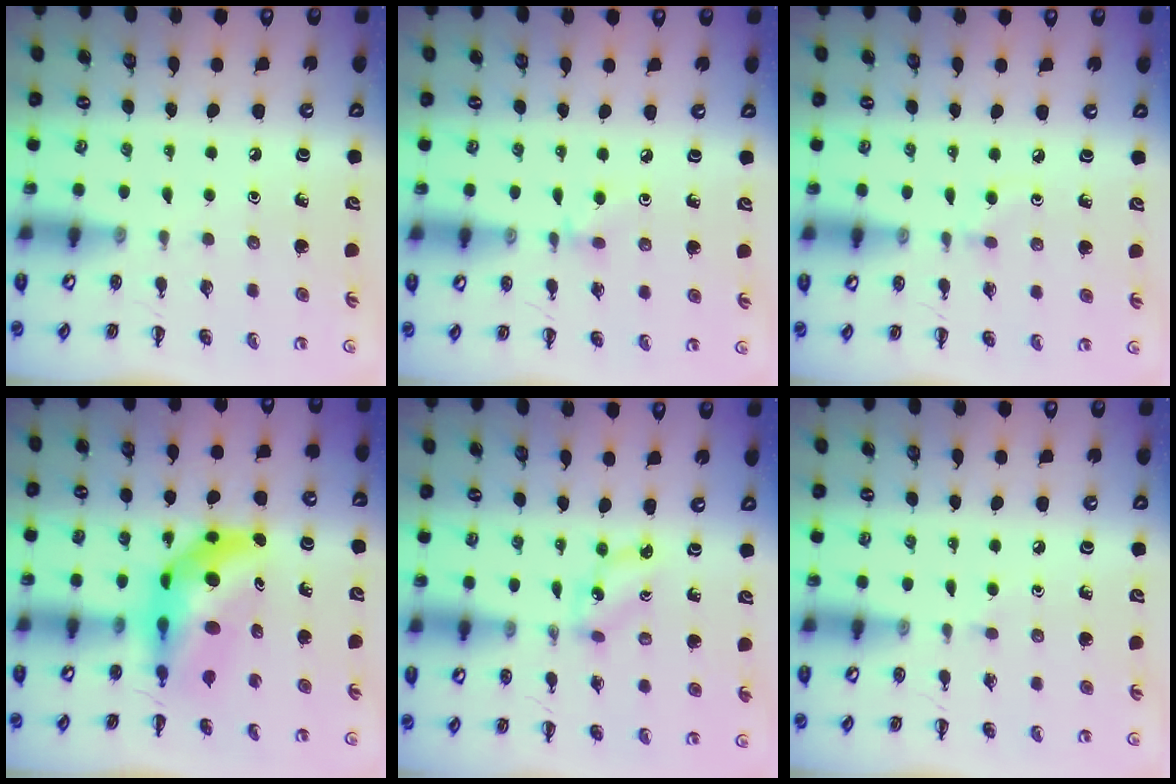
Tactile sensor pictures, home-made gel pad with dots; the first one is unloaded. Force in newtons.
{"total": 2.8, "press": 2.6, "slide": 1.0}
{"total": 2.7, "press": 2.5, "slide": 1.0}
{"total": 9.1, "press": 8.7, "slide": 2.7}
{"total": 2.8, "press": 2.7, "slide": 0.7}
{"total": 1.6, "press": 1.4, "slide": 0.8}